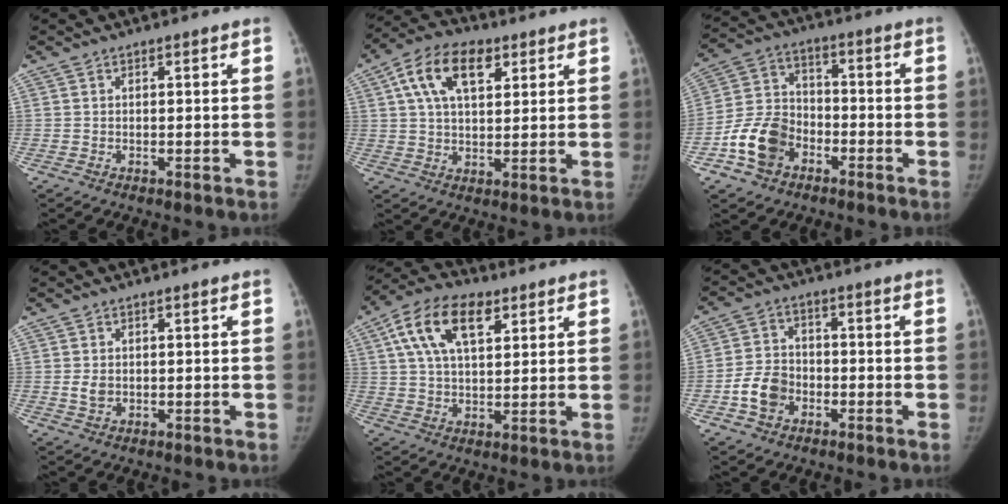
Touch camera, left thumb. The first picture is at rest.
{"total": 12.0, "force": [4.9, 6.8, 8.7], "torque": [-0.139, 0.006, 0.081]}
{"total": 11.4, "force": [-5.4, 8.3, 5.7], "torque": [-0.094, 0.037, -0.104]}
{"total": 2.1, "force": [-0.1, 1.6, 1.3], "torque": [-0.020, 0.000, 0.002]}
{"total": 13.4, "force": [5.7, 7.1, 9.7], "torque": [-0.164, 0.004, 0.097]}
{"total": 7.1, "force": [-2.8, 5.5, 3.6], "torque": [-0.052, 0.024, -0.053]}